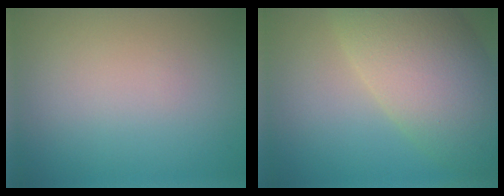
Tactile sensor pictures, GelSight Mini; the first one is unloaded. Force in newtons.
{"total": 10.8, "press": 10.8, "slide": 0.6}